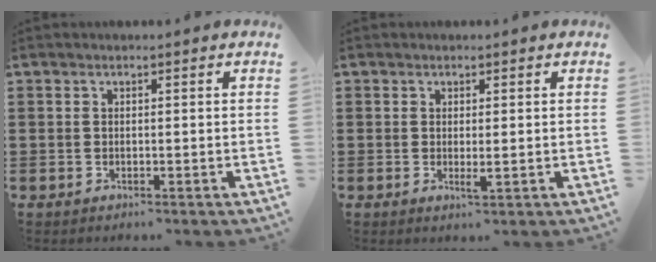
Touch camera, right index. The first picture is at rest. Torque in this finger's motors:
{"motor_torque": [0.07, 0.10, 0.13, 0.00]}